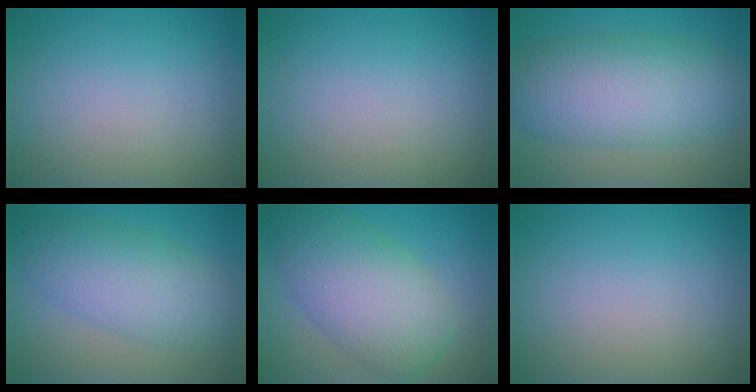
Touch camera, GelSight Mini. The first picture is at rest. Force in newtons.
{"total": 0.0}
{"total": 9.0, "press": 9.0, "slide": 0.2}
{"total": 6.3, "press": 6.3, "slide": 0.1}
{"total": 7.8, "press": 7.8, "slide": 0.5}
{"total": 0.0}